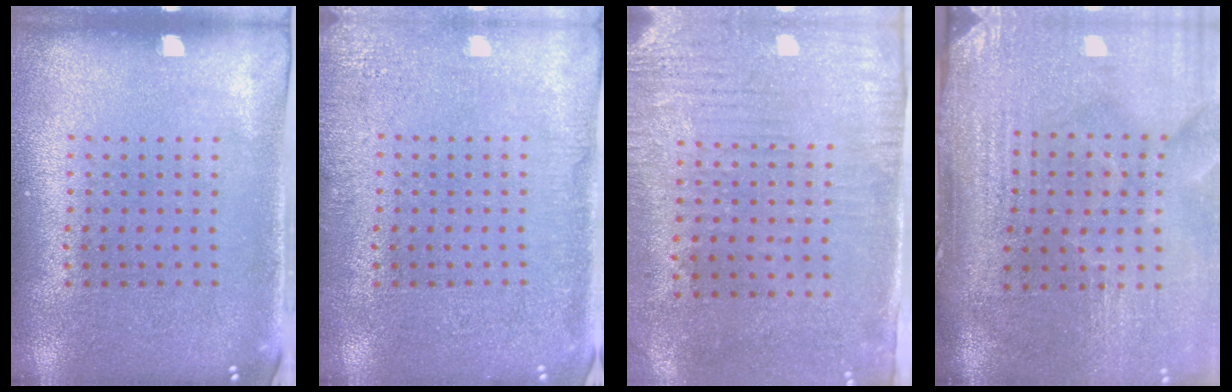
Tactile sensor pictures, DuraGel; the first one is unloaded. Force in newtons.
{"total": 2.5, "press": 2.4, "slide": 0.5}
{"total": 2.9, "press": 2.4, "slide": 1.7}
{"total": 4.7, "press": 3.9, "slide": 2.5}